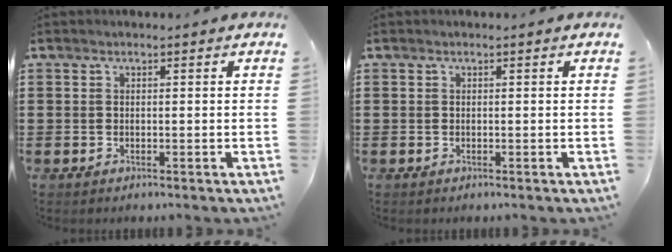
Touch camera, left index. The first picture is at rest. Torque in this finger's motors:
{"motor_torque": [0.00, 0.00, 0.00, 0.00]}